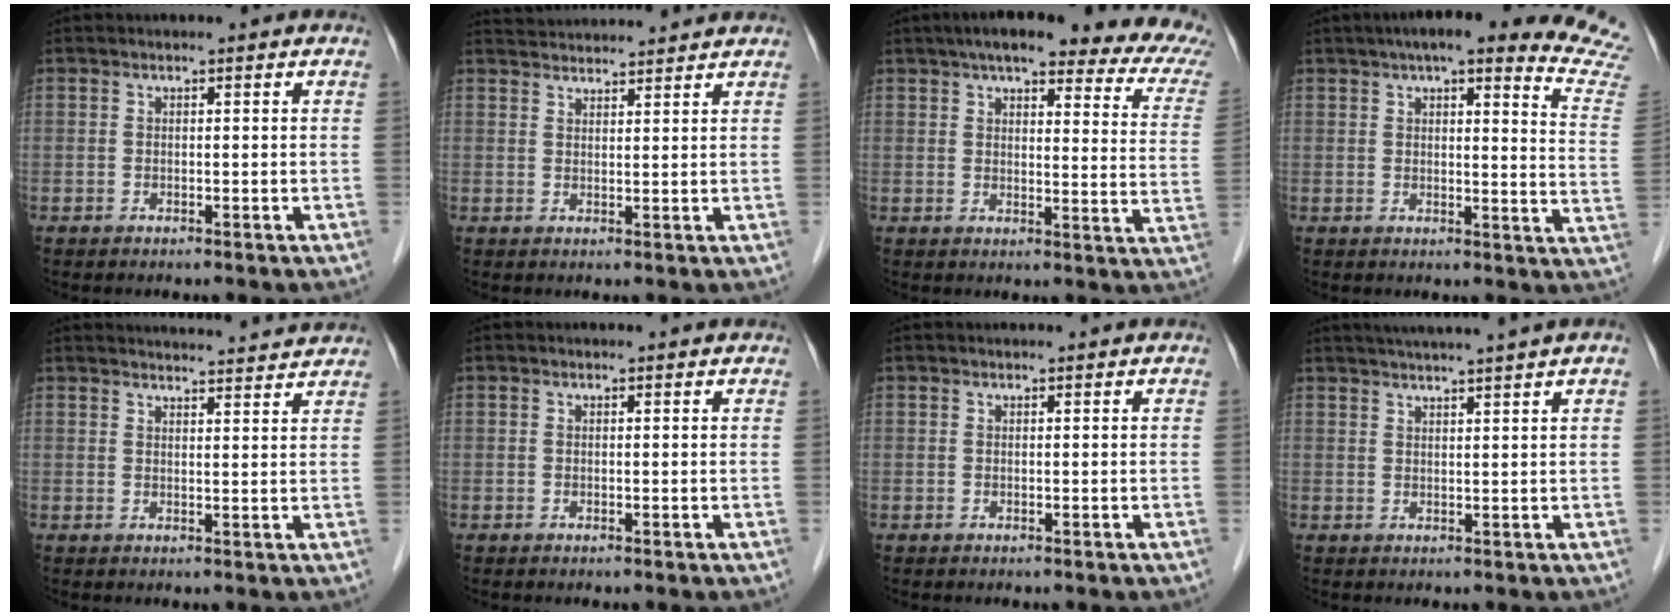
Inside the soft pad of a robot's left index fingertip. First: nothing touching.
{"total": 8.7, "force": [8.5, 0.3, 1.8], "torque": [-0.033, 0.034, 0.122]}
{"total": 21.0, "force": [16.7, 3.8, 12.3], "torque": [-0.149, 0.008, 0.180]}
{"total": 20.7, "force": [18.7, 1.3, 8.8], "torque": [-0.092, -0.053, 0.198]}
{"total": 13.2, "force": [12.9, 0.5, 2.7], "torque": [-0.024, 0.007, 0.147]}
{"total": 2.7, "force": [2.6, 0.5, 0.6], "torque": [-0.013, 0.017, 0.024]}
{"total": 2.2, "force": [2.1, 0.2, 0.5], "torque": [-0.009, 0.020, 0.028]}
{"total": 8.3, "force": [7.2, -1.4, 3.9], "torque": [-0.056, 0.018, 0.096]}